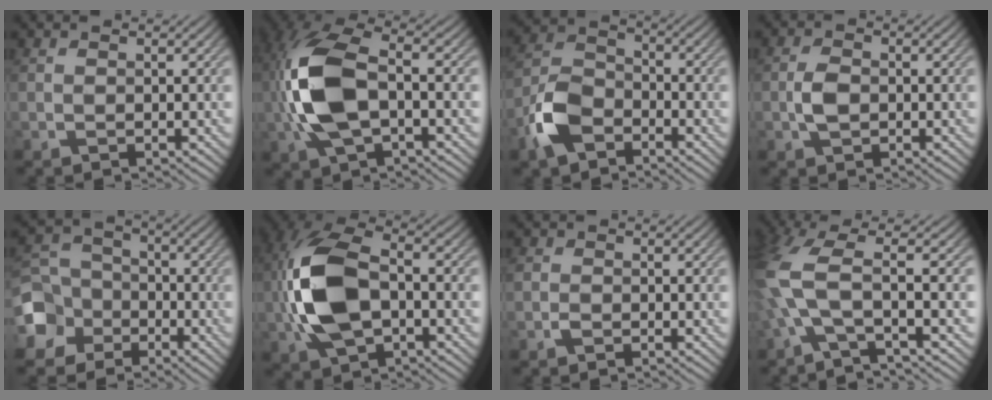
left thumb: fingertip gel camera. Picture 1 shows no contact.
{"total": 11.9, "force": [-0.8, 6.1, 10.1], "torque": [-0.248, 0.008, -0.024]}
{"total": 7.8, "force": [-4.4, 4.5, 4.5], "torque": [-0.111, 0.002, -0.103]}
{"total": 2.7, "force": [-0.4, 1.8, 2.0], "torque": [-0.045, 0.003, -0.013]}
{"total": 8.6, "force": [-3.7, 7.1, 3.0], "torque": [-0.106, -0.018, -0.096]}
{"total": 12.9, "force": [-1.3, 7.5, 10.5], "torque": [-0.257, 0.004, -0.032]}
{"total": 1.0, "force": [-0.5, 0.7, 0.4], "torque": [-0.008, 0.003, -0.015]}
{"total": 8.5, "force": [-1.3, 2.2, 8.1], "torque": [-0.185, 0.012, -0.046]}